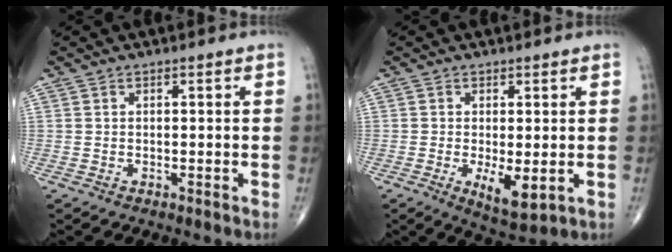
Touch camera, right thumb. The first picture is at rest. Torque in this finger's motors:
{"motor_torque": [0.39, 0.80, -0.01, -0.06, 0.16]}